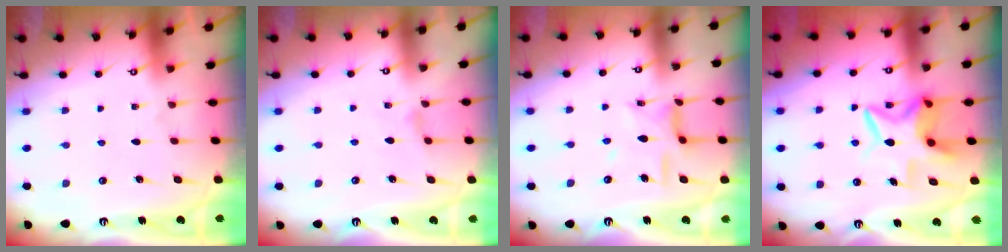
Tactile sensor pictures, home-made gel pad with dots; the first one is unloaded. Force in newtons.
{"total": 1.4, "press": 1.4, "slide": 0.4}
{"total": 10.0, "press": 10.0, "slide": 0.8}
{"total": 9.1, "press": 9.0, "slide": 1.5}